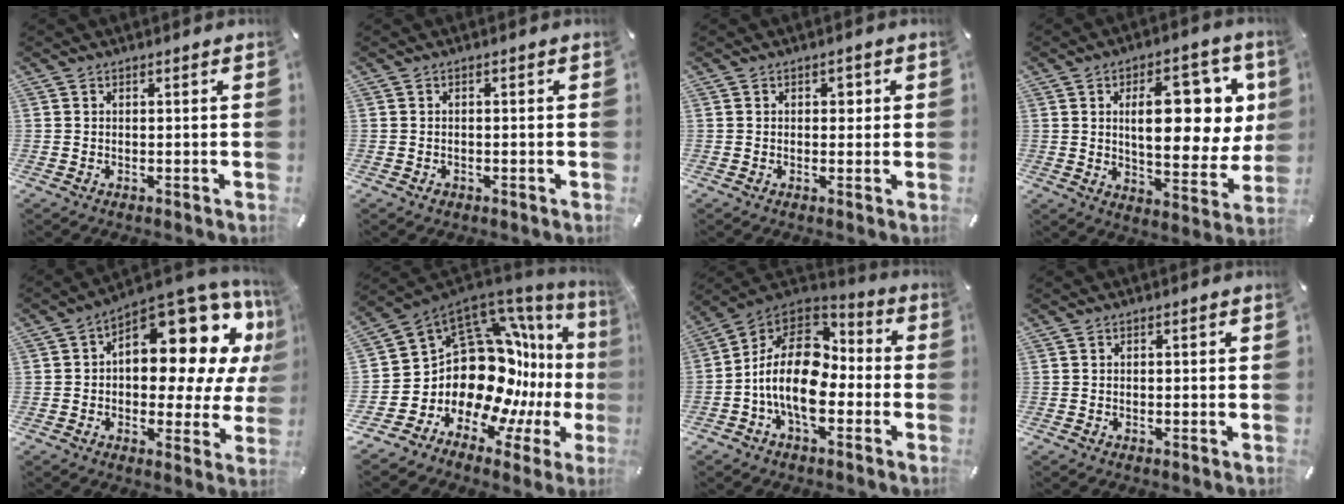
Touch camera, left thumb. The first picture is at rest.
{"total": 1.2, "force": [-0.5, 0.9, 0.5], "torque": [-0.011, 0.003, -0.012]}
{"total": 2.0, "force": [0.3, 1.5, 1.3], "torque": [-0.004, -0.001, -0.005]}
{"total": 19.3, "force": [5.3, 9.0, 16.2], "torque": [-0.226, -0.015, 0.085]}
{"total": 16.8, "force": [7.9, 8.7, 12.1], "torque": [-0.141, -0.089, 0.122]}
{"total": 20.0, "force": [0.8, 14.2, 14.1], "torque": [-0.211, -0.097, 0.058]}
{"total": 18.1, "force": [-4.0, 11.1, 13.7], "torque": [-0.279, 0.017, -0.072]}
{"total": 0.6, "force": [-0.1, 0.4, 0.4], "torque": [-0.008, 0.002, -0.004]}